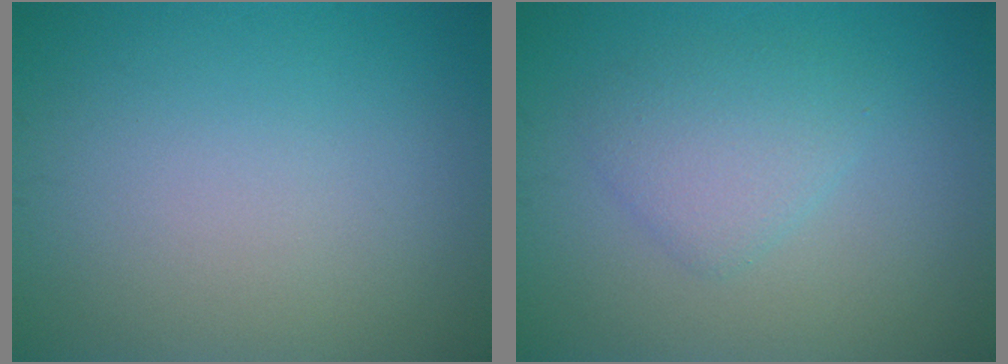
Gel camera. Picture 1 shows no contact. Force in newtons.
{"total": 2.7, "press": 2.7, "slide": 0.0}